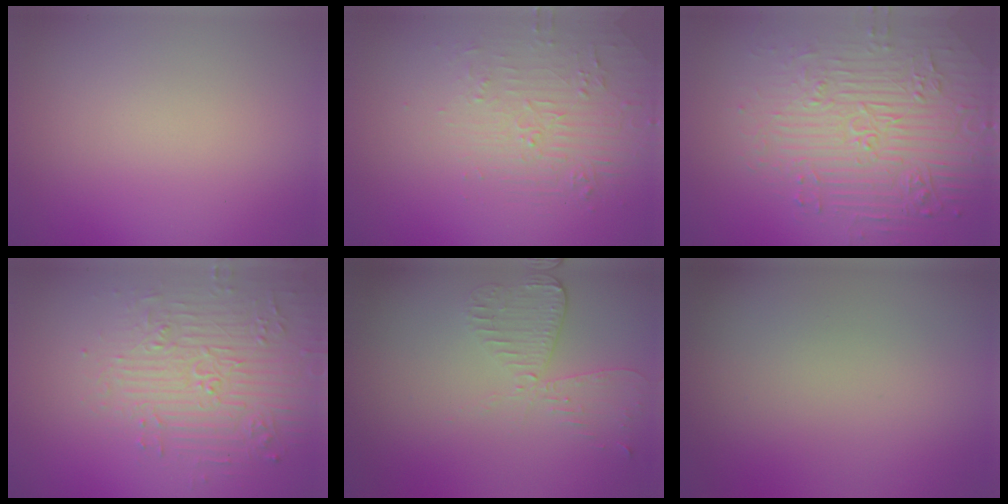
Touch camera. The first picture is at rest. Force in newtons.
{"total": 2.2, "press": 1.3, "slide": 1.8}
{"total": 7.2, "press": 5.4, "slide": 4.8}
{"total": 4.6, "press": 4.2, "slide": 1.9}
{"total": 2.9, "press": 2.6, "slide": 1.4}
{"total": 0.0}